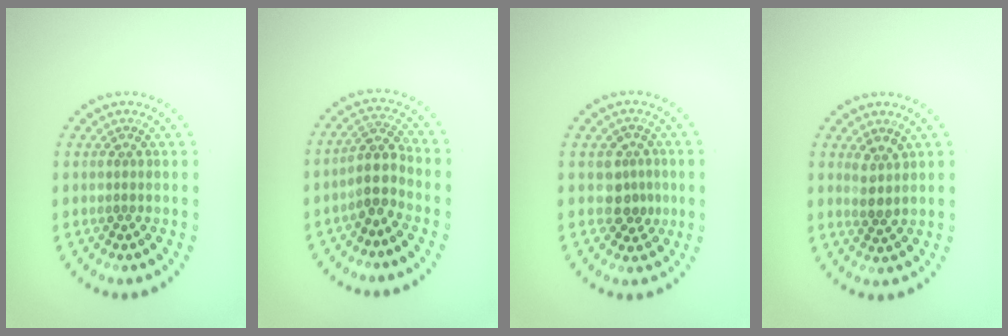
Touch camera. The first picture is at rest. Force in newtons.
{"total": 2.8, "press": 2.3, "slide": 1.6}
{"total": 2.7, "press": 2.4, "slide": 1.1}
{"total": 1.8, "press": 1.6, "slide": 0.9}